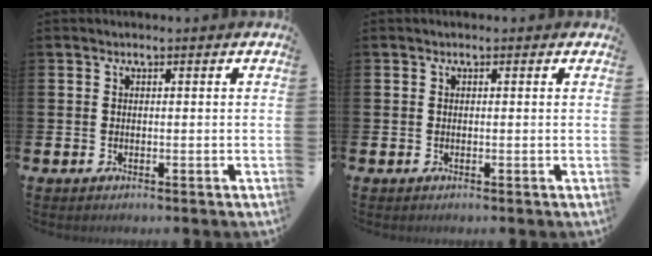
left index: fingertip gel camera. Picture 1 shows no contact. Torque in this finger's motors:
{"motor_torque": [1.11, -1.03, 0.23, 0.01]}